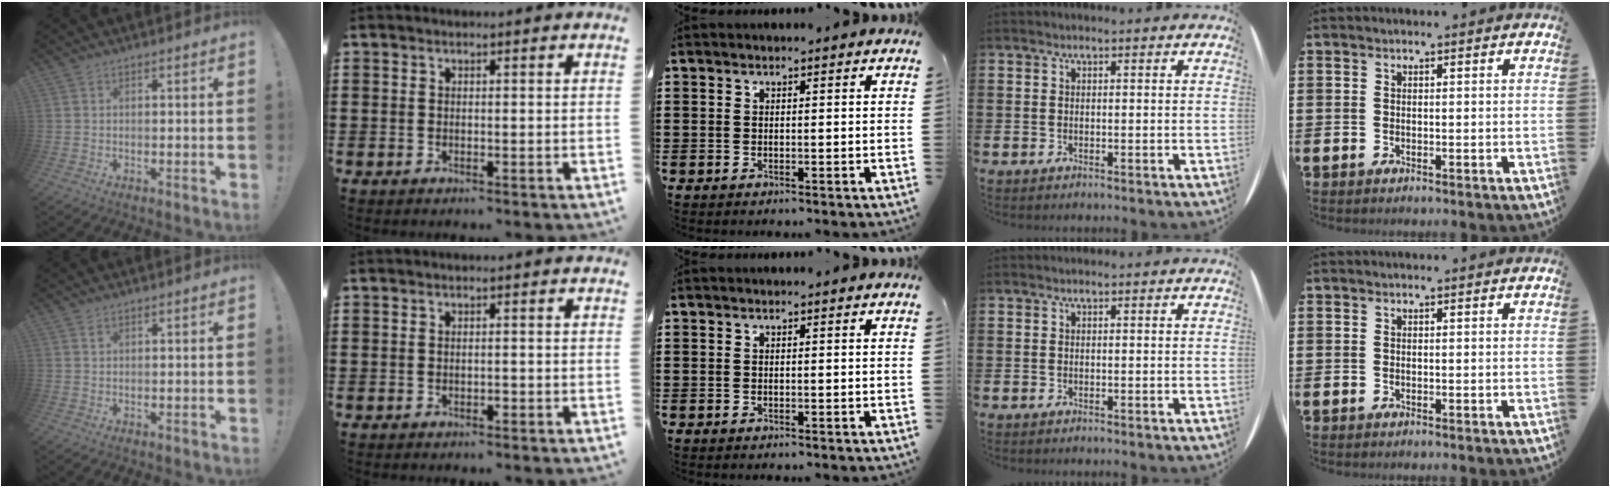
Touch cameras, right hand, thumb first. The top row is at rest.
{"thumb": {"total": 0.7, "force": [0.4, 0.4, 0.3], "torque": [-0.002, -0.002, 0.007]}, "index": {"total": 0.7, "force": [-0.3, 0.2, 0.6], "torque": [-0.013, -0.004, -0.005]}}